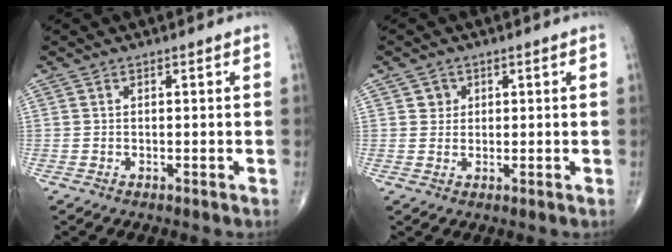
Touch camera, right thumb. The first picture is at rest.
{"total": 2.2, "force": [0.8, 2.0, 0.3], "torque": [0.009, -0.002, 0.007]}